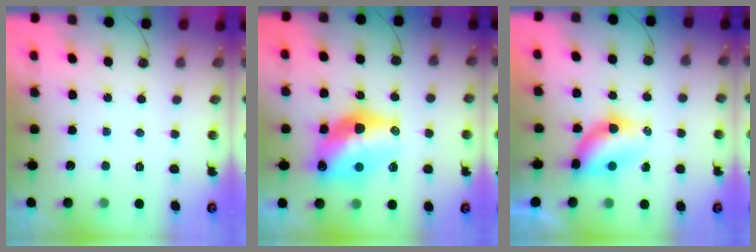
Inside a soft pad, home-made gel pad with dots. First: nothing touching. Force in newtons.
{"total": 14.9, "press": 14.9, "slide": 1.2}
{"total": 5.9, "press": 5.9, "slide": 0.4}